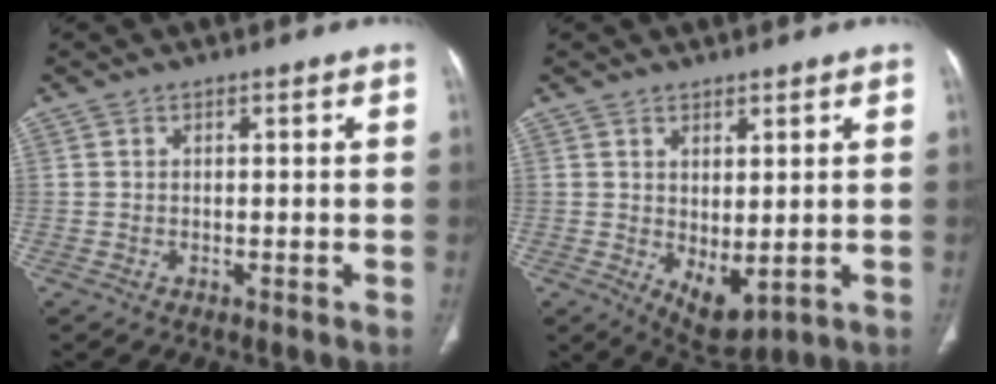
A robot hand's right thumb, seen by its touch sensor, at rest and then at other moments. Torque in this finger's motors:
{"motor_torque": [-0.35, 0.50, -0.28, 0.22, 0.18]}